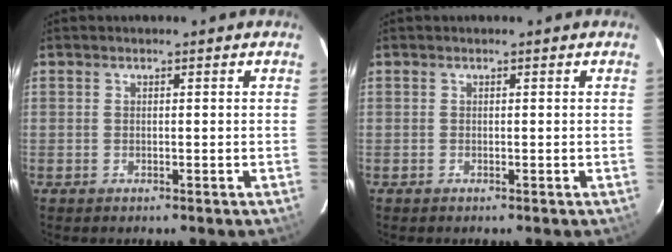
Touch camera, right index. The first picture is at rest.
{"total": 0.0}